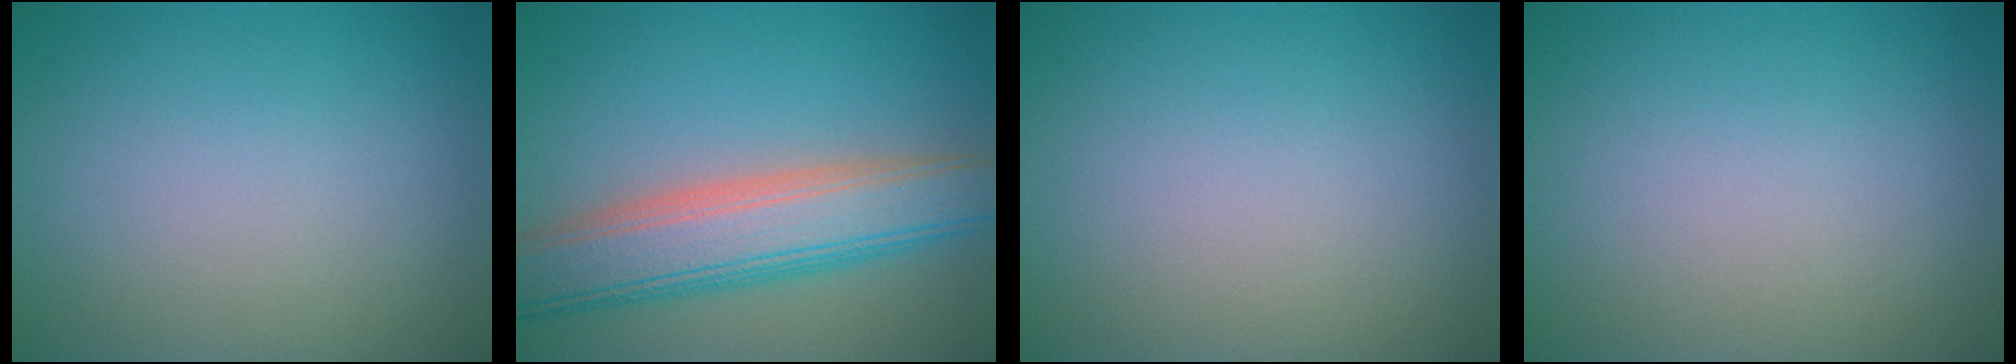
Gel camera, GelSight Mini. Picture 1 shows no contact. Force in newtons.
{"total": 7.9, "press": 7.9, "slide": 0.3}
{"total": 0.0}
{"total": 0.0}